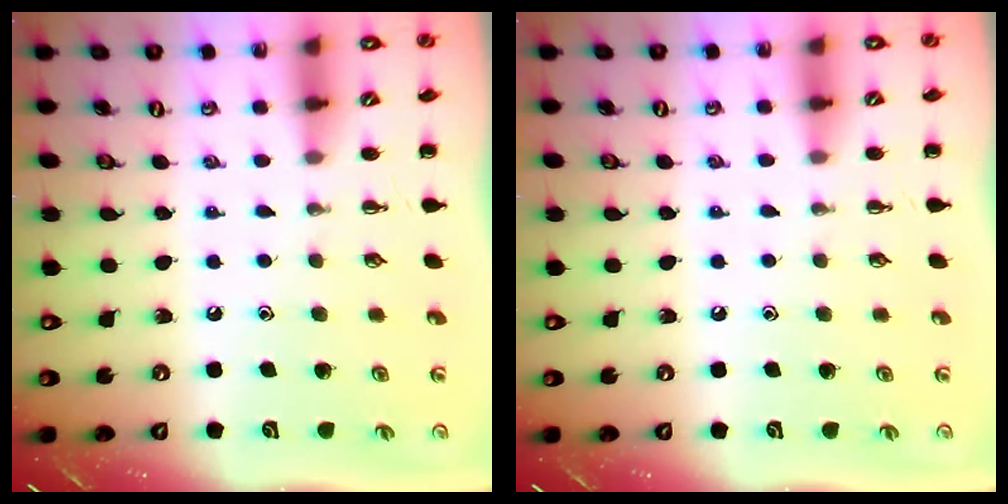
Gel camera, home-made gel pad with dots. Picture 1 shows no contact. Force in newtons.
{"total": 4.0, "press": 3.8, "slide": 1.2}